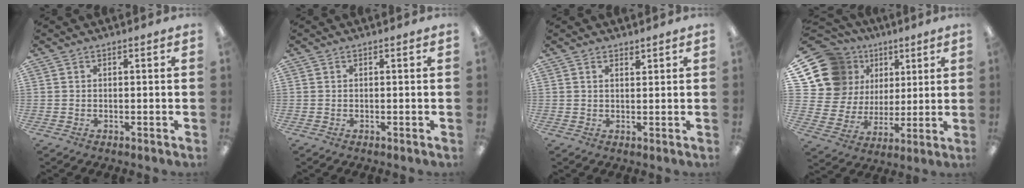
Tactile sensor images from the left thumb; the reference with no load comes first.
{"total": 0.0}
{"total": 1.4, "force": [1.3, 0.4, 0.2], "torque": [0.003, -0.004, 0.022]}
{"total": 17.3, "force": [7.8, 14.3, 5.8], "torque": [-0.142, -0.042, 0.166]}